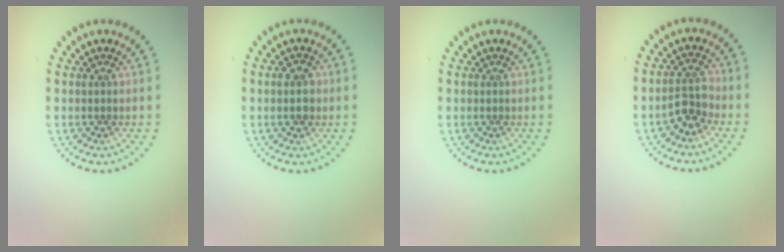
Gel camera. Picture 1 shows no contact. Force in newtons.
{"total": 1.8, "press": 1.8, "slide": 0.1}
{"total": 0.0}
{"total": 2.6, "press": 2.4, "slide": 1.1}